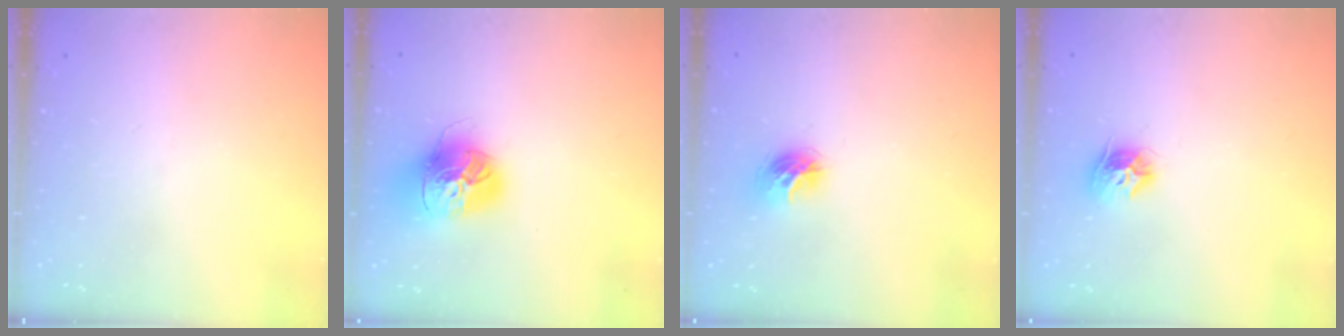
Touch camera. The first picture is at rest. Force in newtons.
{"total": 16.8, "press": 16.7, "slide": 1.9}
{"total": 9.5, "press": 9.5, "slide": 0.4}
{"total": 9.3, "press": 9.3, "slide": 0.2}